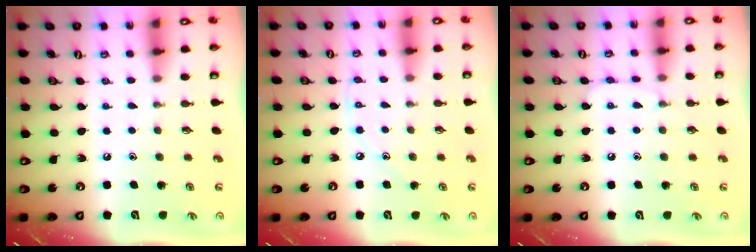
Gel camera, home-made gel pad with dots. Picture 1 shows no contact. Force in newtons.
{"total": 4.0, "press": 4.0, "slide": 0.5}
{"total": 6.0, "press": 6.0, "slide": 0.5}